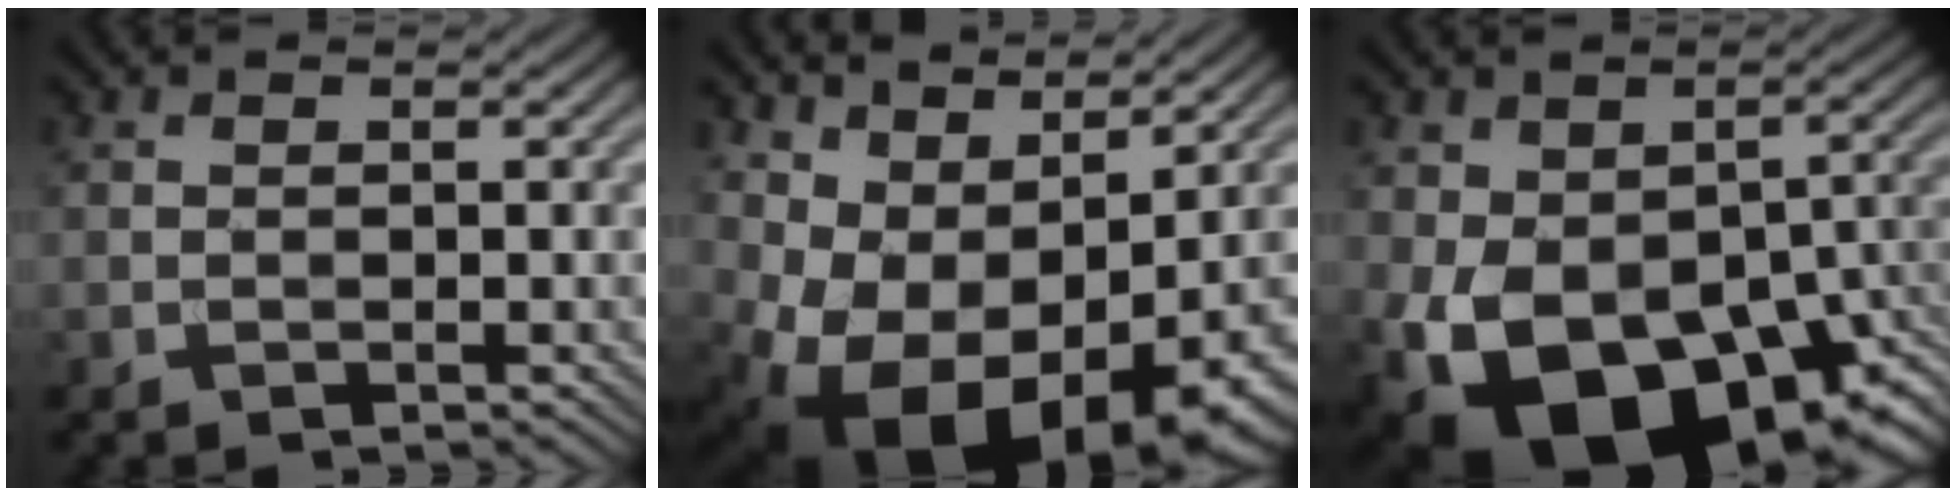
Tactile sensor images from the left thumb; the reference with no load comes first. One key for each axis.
{"total": 13.2, "fx": -0.3, "fy": 8.2, "fz": 10.3, "tx": -0.179, "ty": -0.023, "tz": 0.030}
{"total": 19.2, "fx": -8.0, "fy": 11.3, "fz": 13.2, "tx": -0.237, "ty": -0.045, "tz": -0.102}